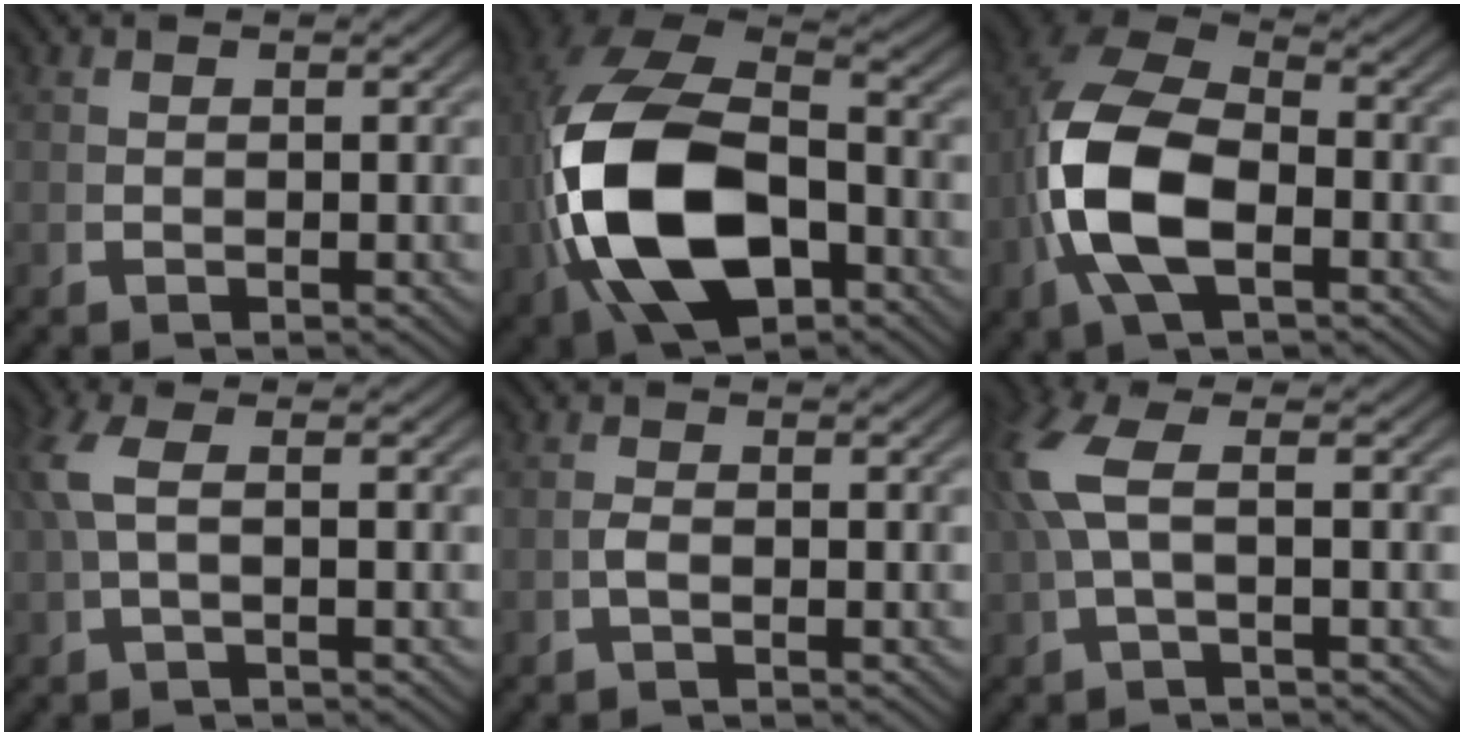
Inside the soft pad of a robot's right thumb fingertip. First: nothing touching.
{"total": 18.8, "force": [-2.0, 12.4, 14.1], "torque": [-0.332, -0.063, 0.001]}
{"total": 11.3, "force": [-0.6, 7.2, 8.6], "torque": [-0.217, -0.032, 0.002]}
{"total": 3.0, "force": [0.5, 0.8, 2.9], "torque": [-0.077, 0.005, 0.014]}
{"total": 0.6, "force": [-0.4, -0.1, 0.4], "torque": [-0.013, -0.002, -0.007]}
{"total": 4.4, "force": [0.6, 1.3, 4.1], "torque": [-0.106, 0.002, 0.017]}